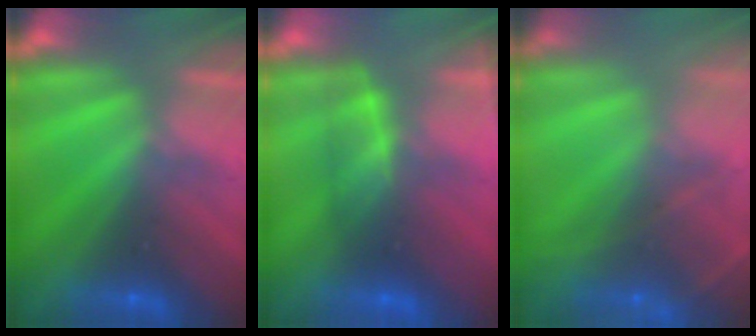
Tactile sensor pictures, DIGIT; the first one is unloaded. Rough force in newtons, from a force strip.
{"total": 3.8}
{"total": 7.2}